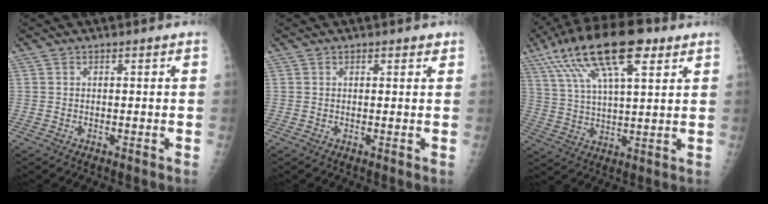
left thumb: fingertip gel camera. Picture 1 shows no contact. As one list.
[{"total": 1.5, "force": [1.0, 0.7, 0.8], "torque": [-0.005, -0.003, 0.010]}, {"total": 19.2, "force": [10.1, 6.7, 14.9], "torque": [-0.264, 0.001, 0.179]}]